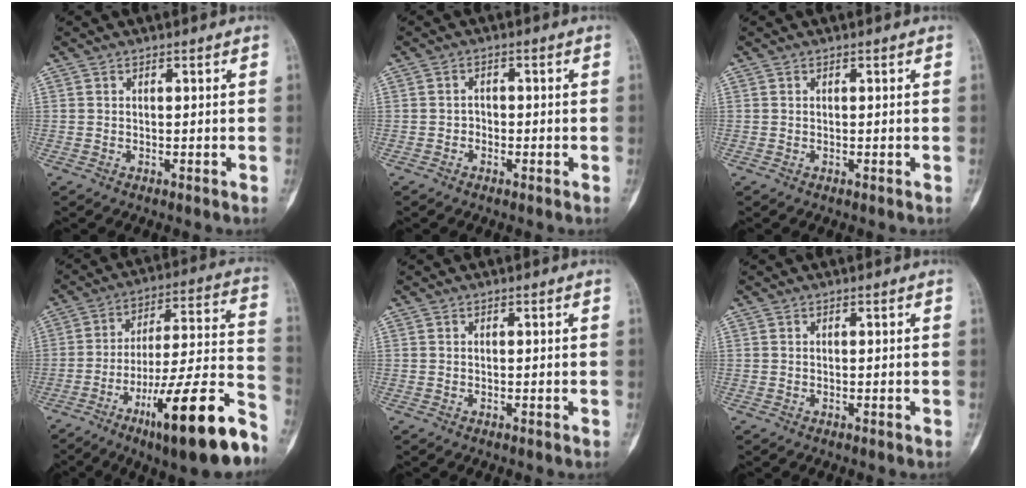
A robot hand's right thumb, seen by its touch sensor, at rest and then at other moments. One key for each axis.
{"total": 1.4, "fx": -0.7, "fy": 1.2, "fz": 0.4, "tx": 0.005, "ty": 0.007, "tz": -0.018}
{"total": 0.0}
{"total": 23.5, "fx": -13.1, "fy": 3.9, "fz": 19.1, "tx": -0.263, "ty": 0.069, "tz": -0.205}
{"total": 0.0}
{"total": 0.0}